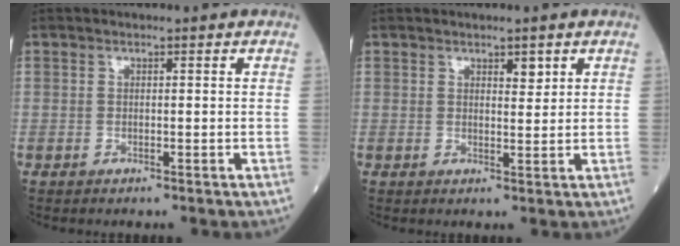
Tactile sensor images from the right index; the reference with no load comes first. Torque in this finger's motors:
{"motor_torque": [0.03, 0.04, 0.03, 0.01]}